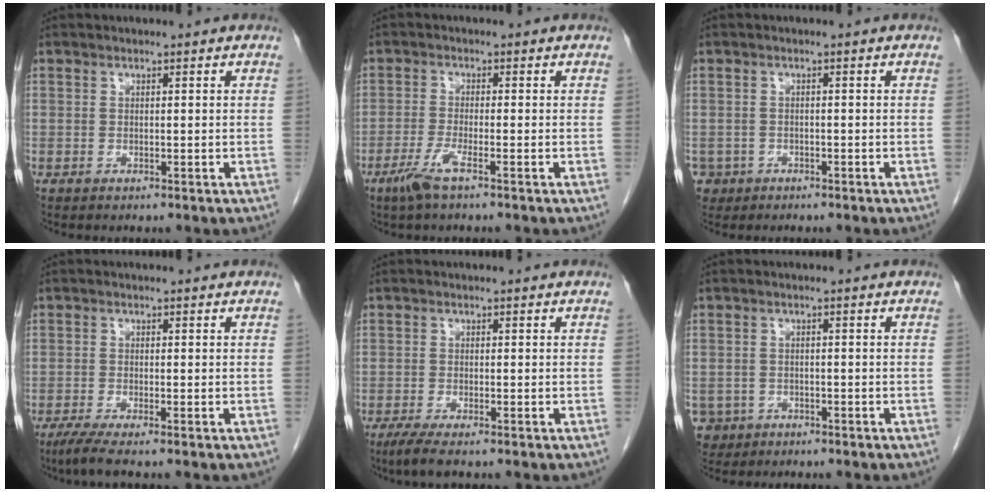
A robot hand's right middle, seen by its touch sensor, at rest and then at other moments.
{"total": 3.7, "force": [-2.3, -0.1, 2.9], "torque": [-0.064, -0.009, -0.051]}
{"total": 2.8, "force": [-1.5, 2.3, 0.0], "torque": [0.000, 0.007, -0.025]}
{"total": 3.1, "force": [-2.2, -0.2, 2.2], "torque": [-0.049, -0.012, -0.047]}
{"total": 2.7, "force": [-1.9, 0.1, 1.9], "torque": [-0.043, -0.010, -0.040]}
{"total": 3.5, "force": [-1.8, 3.0, 0.2], "torque": [-0.002, 0.007, -0.028]}